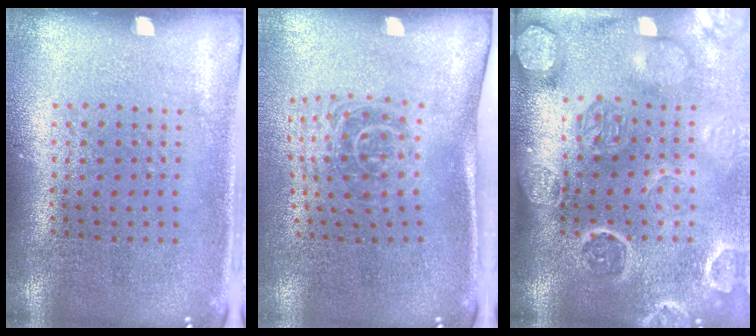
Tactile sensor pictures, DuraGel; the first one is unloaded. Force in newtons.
{"total": 1.7, "press": 1.2, "slide": 1.3}
{"total": 4.2, "press": 3.5, "slide": 2.4}